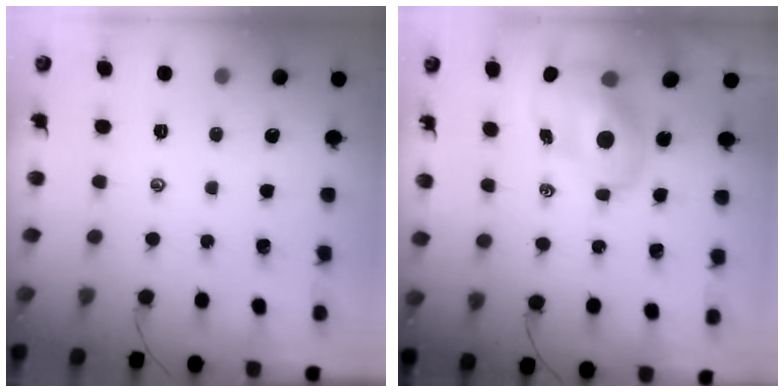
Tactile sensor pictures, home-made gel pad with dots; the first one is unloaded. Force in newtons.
{"total": 9.4, "press": 9.1, "slide": 2.1}